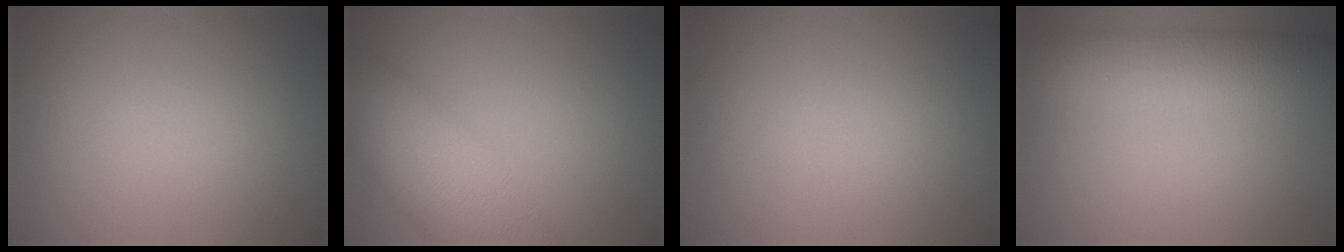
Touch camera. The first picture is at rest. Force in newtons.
{"total": 10.0, "press": 9.9, "slide": 0.6}
{"total": 0.0}
{"total": 6.6, "press": 6.6, "slide": 0.1}